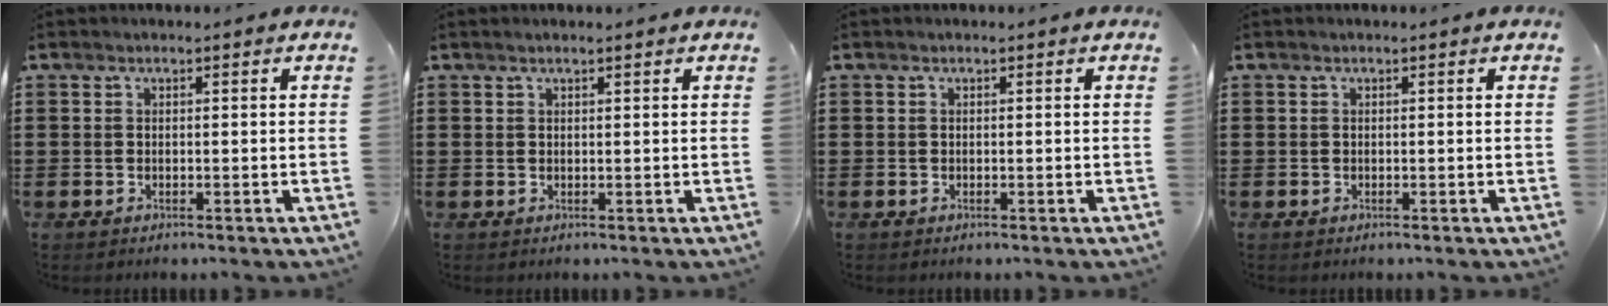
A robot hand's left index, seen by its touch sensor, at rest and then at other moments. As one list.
[{"total": 0.6, "force": [0.4, 0.0, 0.5], "torque": [-0.009, 0.000, 0.008]}, {"total": 0.0}, {"total": 0.0}]